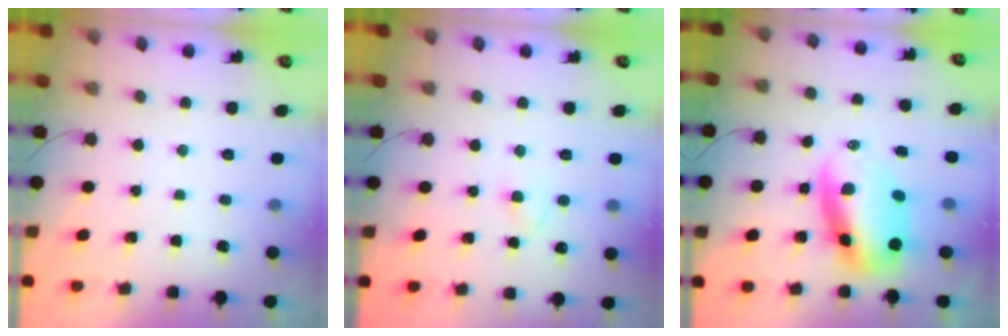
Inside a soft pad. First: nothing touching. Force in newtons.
{"total": 2.1, "press": 1.9, "slide": 0.9}
{"total": 9.9, "press": 9.5, "slide": 2.6}